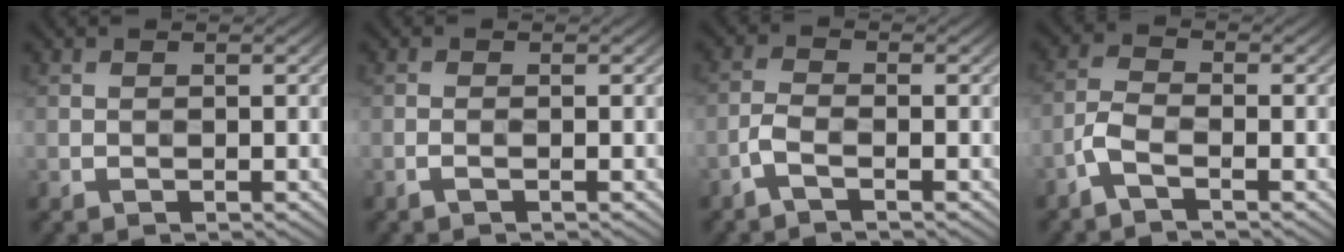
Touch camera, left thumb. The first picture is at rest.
{"total": 0.7, "force": [-0.4, 0.0, 0.6], "torque": [-0.015, 0.001, -0.010]}
{"total": 2.2, "force": [-1.4, 0.5, 1.7], "torque": [-0.042, 0.004, -0.038]}
{"total": 3.2, "force": [-2.0, 0.9, 2.3], "torque": [-0.058, 0.003, -0.054]}